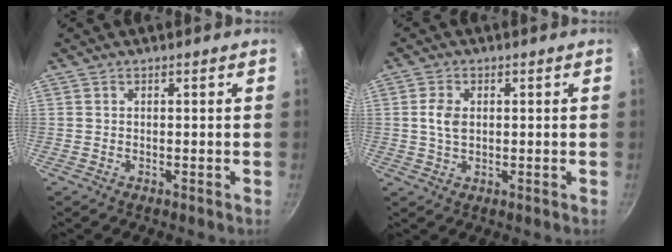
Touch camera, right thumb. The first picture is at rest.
{"total": 4.2, "force": [0.6, 2.7, 3.1], "torque": [-0.058, 0.002, 0.010]}